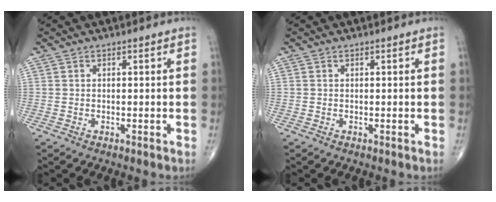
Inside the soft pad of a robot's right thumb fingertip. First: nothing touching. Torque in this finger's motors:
{"motor_torque": [-0.59, 0.47, -0.23, -0.19, 0.02]}